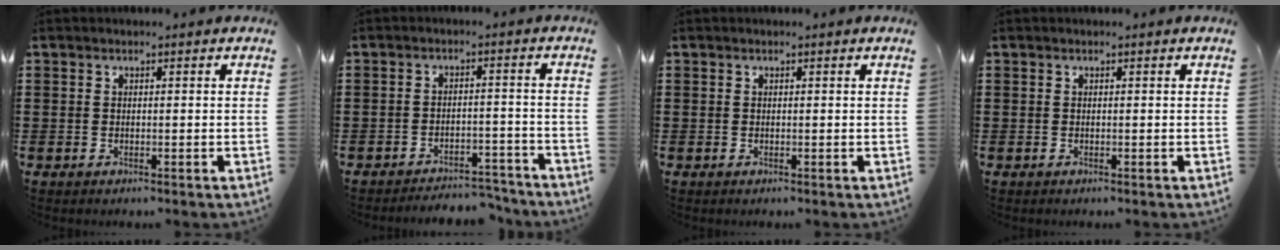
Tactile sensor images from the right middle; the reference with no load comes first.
{"total": 3.9, "force": [-3.8, 0.3, 0.4], "torque": [-0.011, 0.005, -0.080]}
{"total": 0.0}
{"total": 0.0}